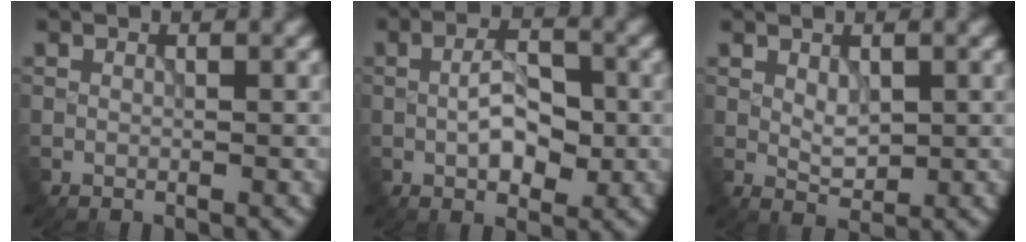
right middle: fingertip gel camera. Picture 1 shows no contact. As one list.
[{"total": 4.4, "force": [-0.4, 2.3, 3.8], "torque": [-0.070, 0.002, -0.008]}, {"total": 1.8, "force": [0.5, 1.0, 1.3], "torque": [-0.025, -0.003, 0.013]}]